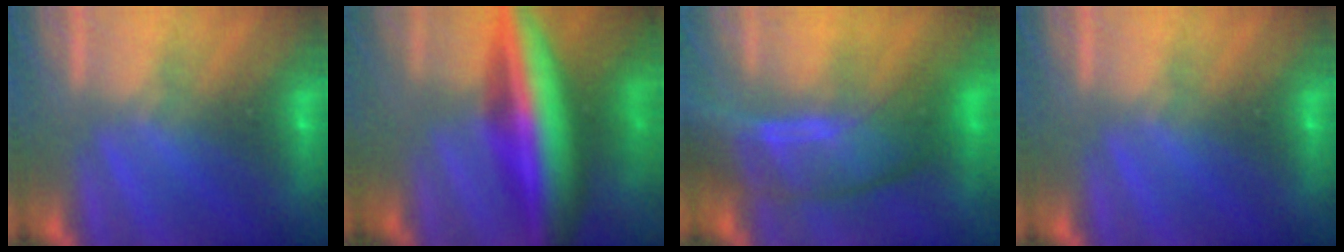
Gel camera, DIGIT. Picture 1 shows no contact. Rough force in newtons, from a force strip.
{"total": 8.1}
{"total": 11.6}
{"total": 0.0}